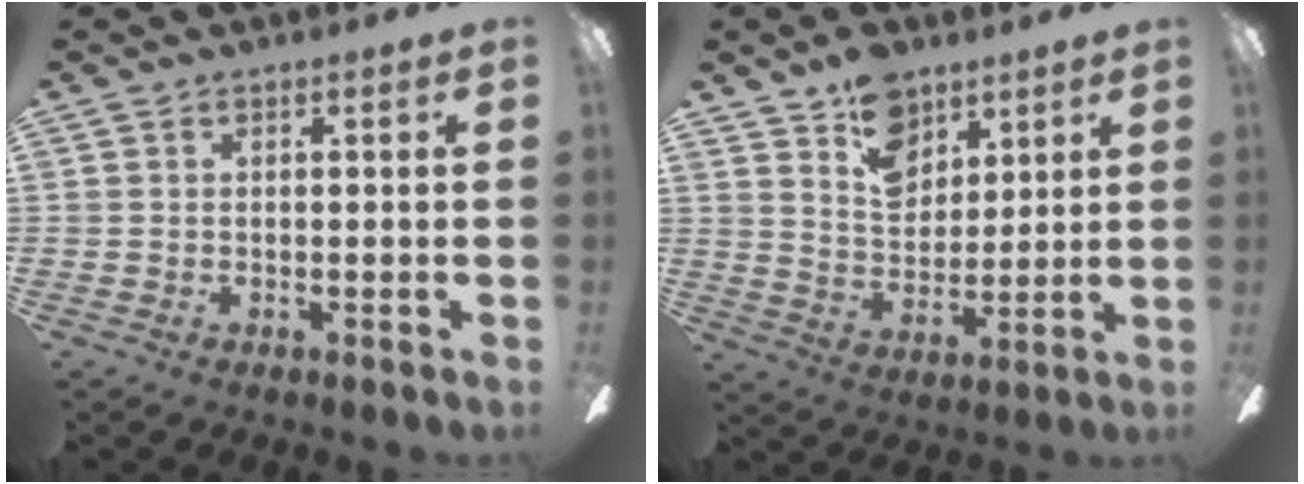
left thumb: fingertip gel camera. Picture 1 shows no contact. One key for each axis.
{"total": 11.8, "fx": 7.8, "fy": 7.5, "fz": 4.8, "tx": -0.065, "ty": -0.038, "tz": 0.143}